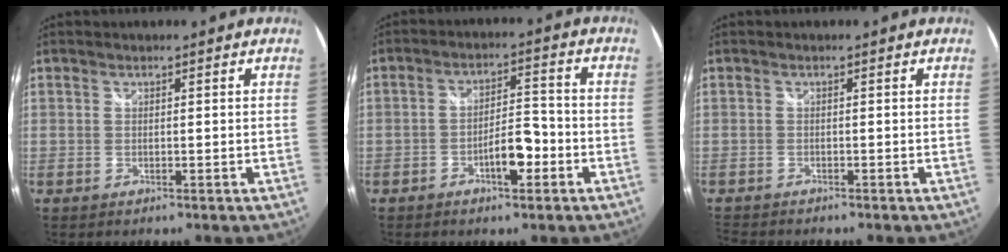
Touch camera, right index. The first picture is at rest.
{"total": 6.3, "force": [-3.1, 2.2, 5.0], "torque": [-0.087, 0.007, -0.044]}
{"total": 2.4, "force": [-2.4, 0.3, 0.3], "torque": [-0.021, -0.016, -0.052]}